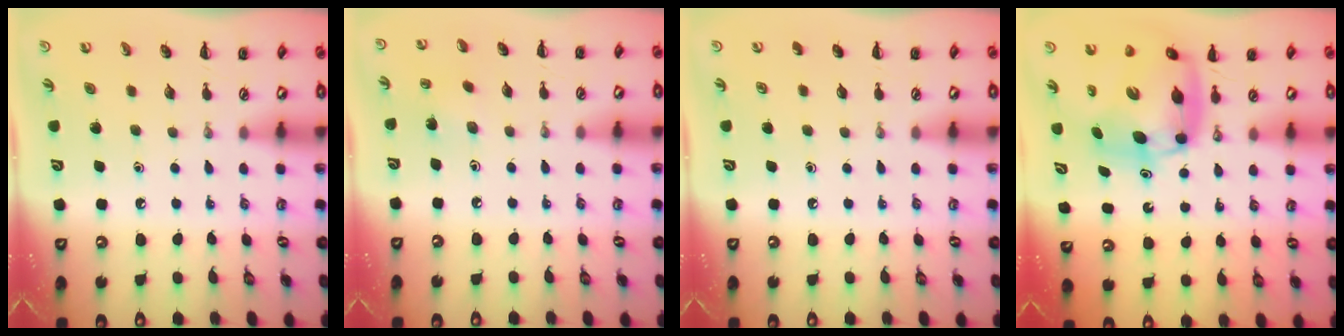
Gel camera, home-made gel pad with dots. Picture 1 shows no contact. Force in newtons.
{"total": 2.1, "press": 2.0, "slide": 0.8}
{"total": 0.0}
{"total": 8.9, "press": 8.6, "slide": 2.4}